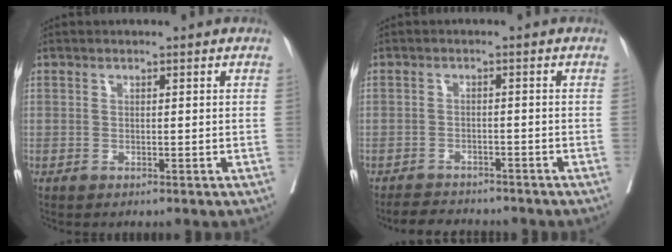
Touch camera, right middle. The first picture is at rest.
{"total": 5.0, "force": [-4.7, 1.4, 1.0], "torque": [-0.019, -0.009, -0.071]}